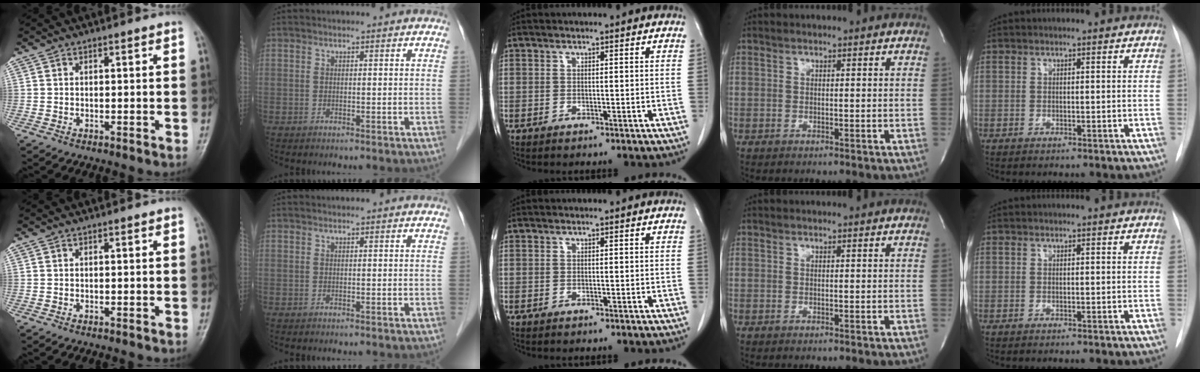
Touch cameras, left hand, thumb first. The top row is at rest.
{}